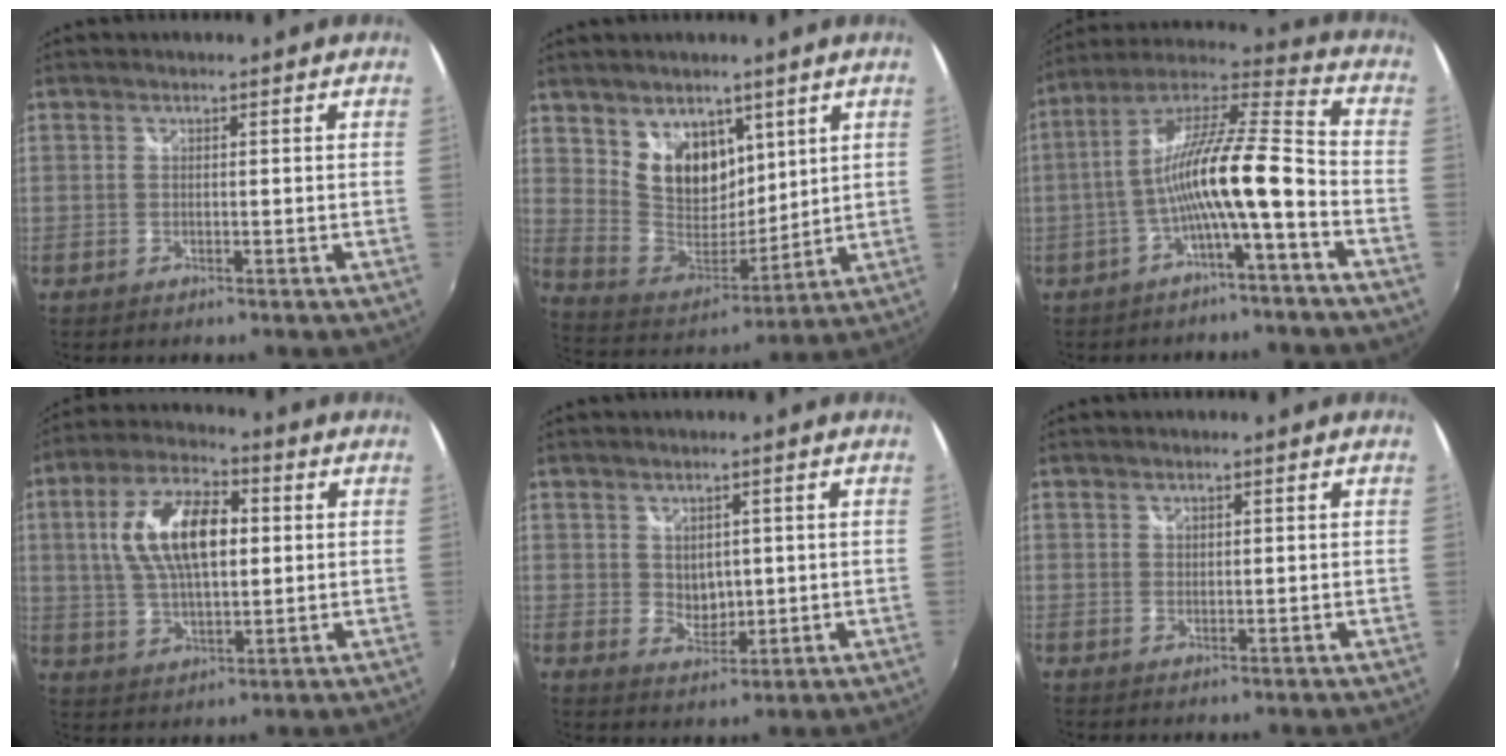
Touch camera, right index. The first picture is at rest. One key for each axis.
{"total": 12.8, "fx": 7.1, "fy": 8.9, "fz": 6.0, "tx": -0.109, "ty": 0.002, "tz": 0.152}
{"total": 14.0, "fx": -4.5, "fy": 1.4, "fz": 13.2, "tx": -0.251, "ty": 0.016, "tz": -0.081}
{"total": 13.7, "fx": 2.3, "fy": 6.3, "fz": 12.0, "tx": -0.226, "ty": 0.017, "tz": 0.042}
{"total": 3.8, "fx": 1.1, "fy": 3.1, "fz": 2.0, "tx": -0.027, "ty": -0.002, "tz": 0.026}
{"total": 0.7, "fx": 0.4, "fy": 0.5, "fz": 0.1, "tx": -0.001, "ty": 0.002, "tz": 0.007}